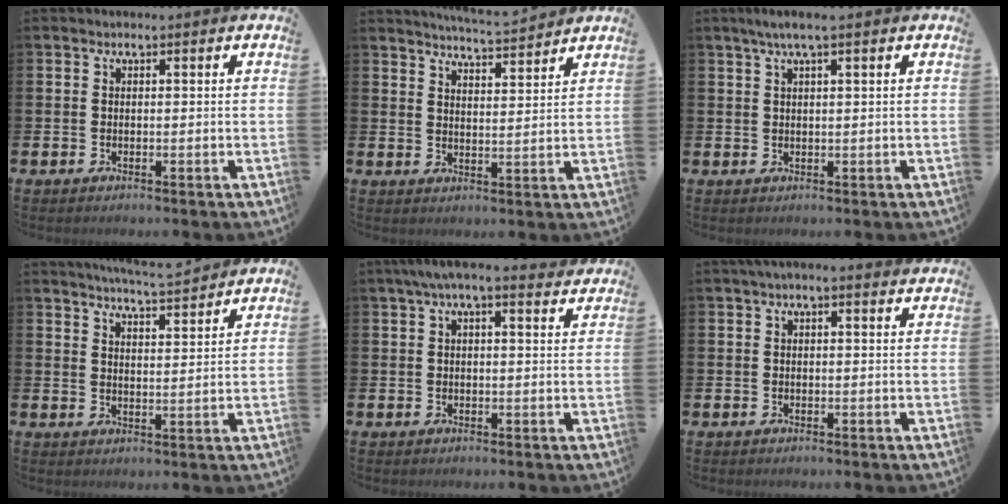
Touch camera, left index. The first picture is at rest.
{"total": 4.8, "force": [4.8, -0.4, 0.3], "torque": [-0.018, -0.031, 0.085]}
{"total": 2.5, "force": [1.5, 0.1, 2.0], "torque": [-0.049, 0.007, 0.027]}
{"total": 5.1, "force": [5.0, -0.5, 0.4], "torque": [-0.022, -0.031, 0.089]}
{"total": 3.6, "force": [2.8, 0.6, 2.2], "torque": [-0.041, -0.007, 0.047]}
{"total": 1.1, "force": [0.6, 0.1, 0.9], "torque": [-0.010, 0.000, 0.008]}